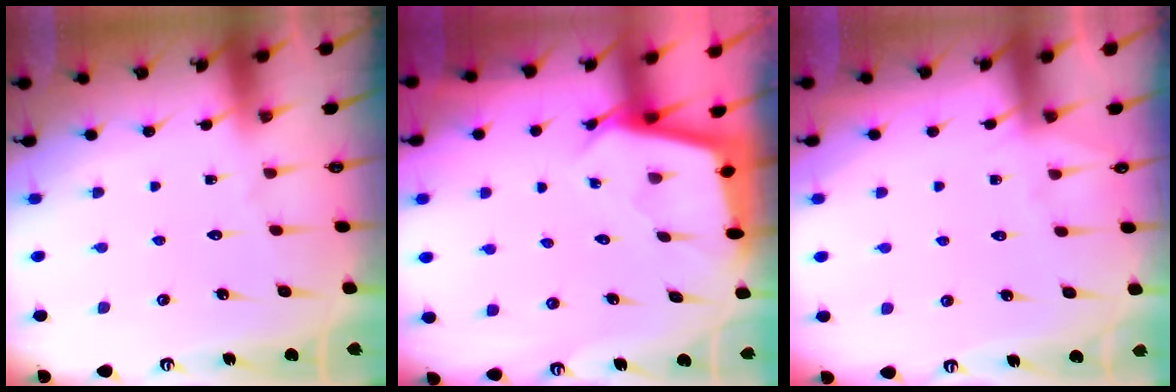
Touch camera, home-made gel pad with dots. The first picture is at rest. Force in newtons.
{"total": 2.5, "press": 2.5, "slide": 0.1}
{"total": 3.0, "press": 3.0, "slide": 0.4}